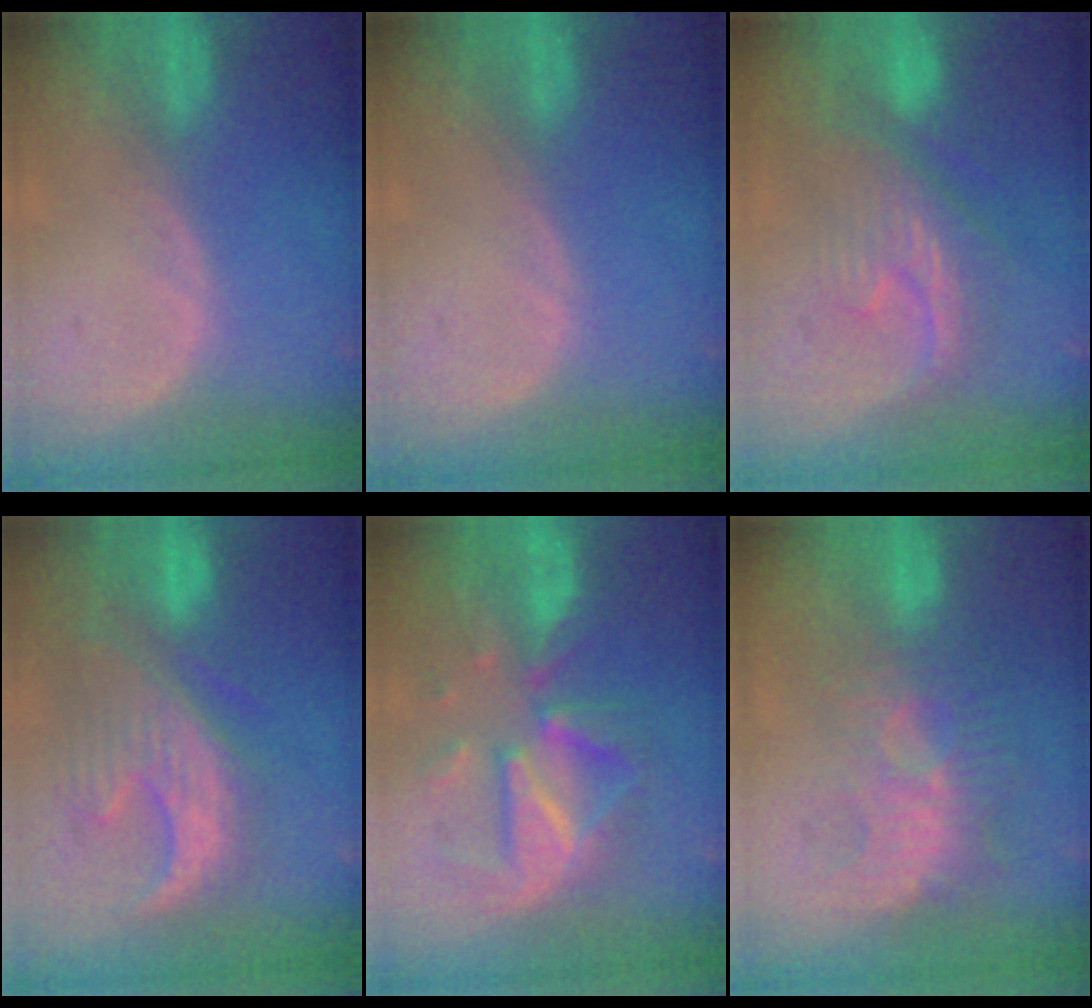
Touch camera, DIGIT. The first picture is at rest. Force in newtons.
{"total": 0.0}
{"total": 8.0, "press": 8.0, "slide": 1.0}
{"total": 10.5, "press": 10.2, "slide": 2.5}
{"total": 10.3, "press": 10.3, "slide": 0.8}
{"total": 9.9, "press": 8.5, "slide": 5.0}